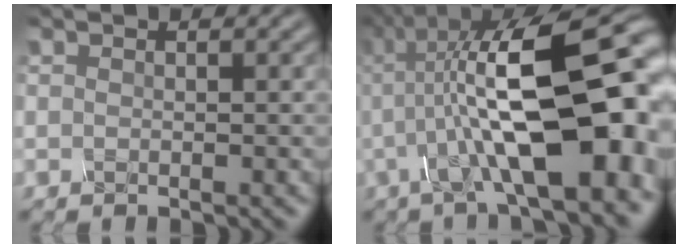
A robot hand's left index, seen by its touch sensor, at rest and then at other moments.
{"total": 16.7, "force": [-1.2, 6.0, 15.5], "torque": [-0.233, 0.031, -0.021]}